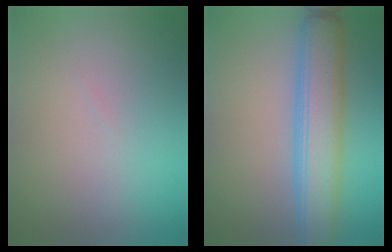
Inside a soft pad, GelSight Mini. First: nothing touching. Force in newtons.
{"total": 5.5, "press": 5.5, "slide": 0.3}